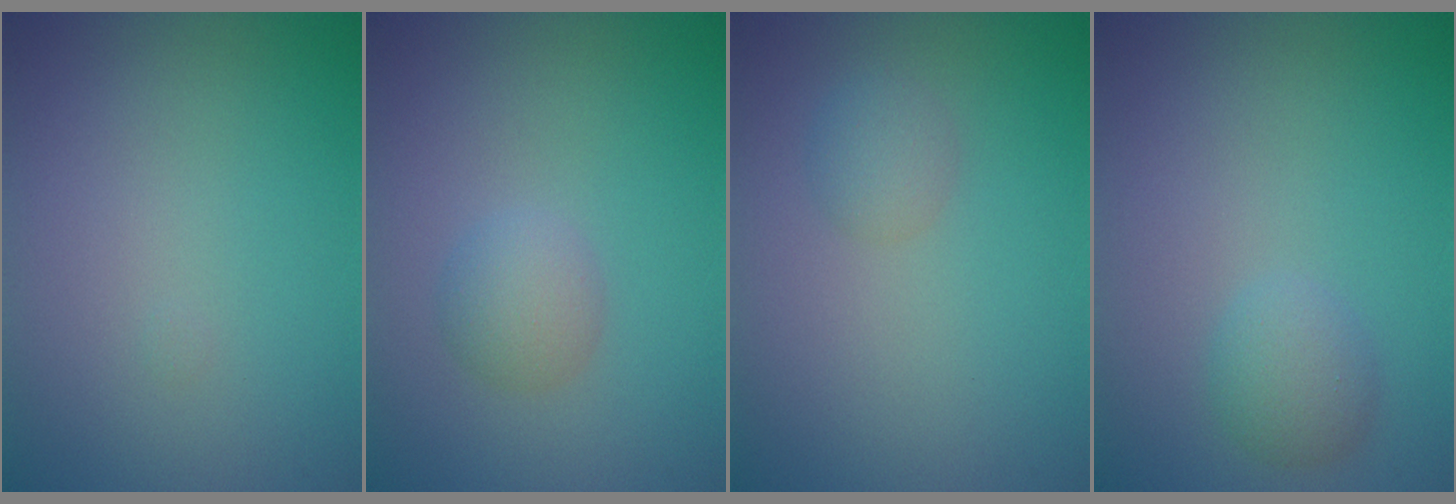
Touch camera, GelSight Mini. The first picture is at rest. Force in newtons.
{"total": 2.2, "press": 2.2, "slide": 0.2}
{"total": 1.5, "press": 1.5, "slide": 0.0}
{"total": 2.0, "press": 2.0, "slide": 0.1}